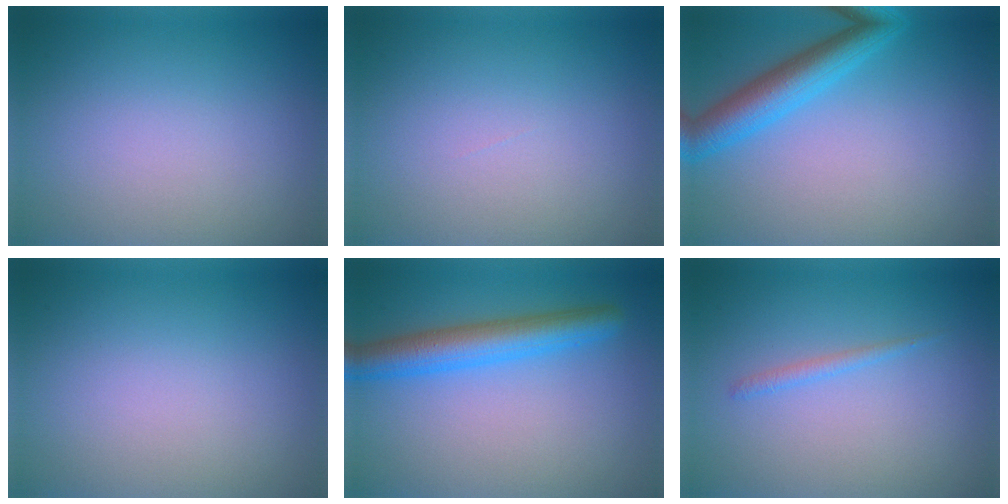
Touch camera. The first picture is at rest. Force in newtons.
{"total": 0.0}
{"total": 4.6, "press": 4.6, "slide": 0.1}
{"total": 0.0}
{"total": 4.8, "press": 4.8, "slide": 0.1}
{"total": 0.9, "press": 0.9, "slide": 0.1}